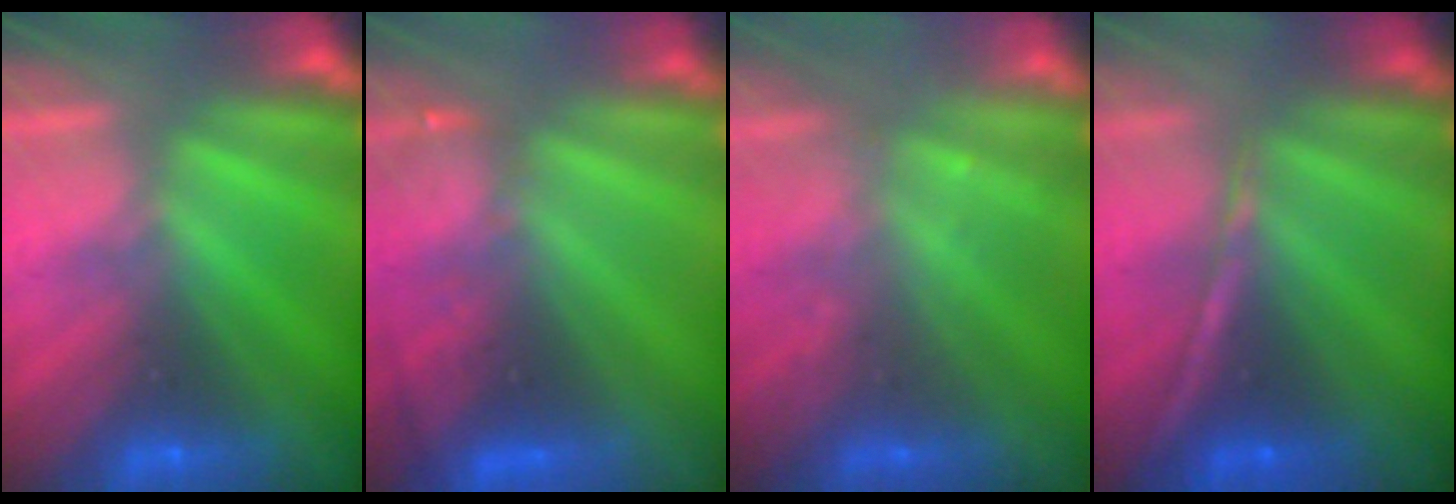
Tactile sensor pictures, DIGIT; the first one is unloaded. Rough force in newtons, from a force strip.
{"total": 2.9}
{"total": 2.2}
{"total": 1.3}